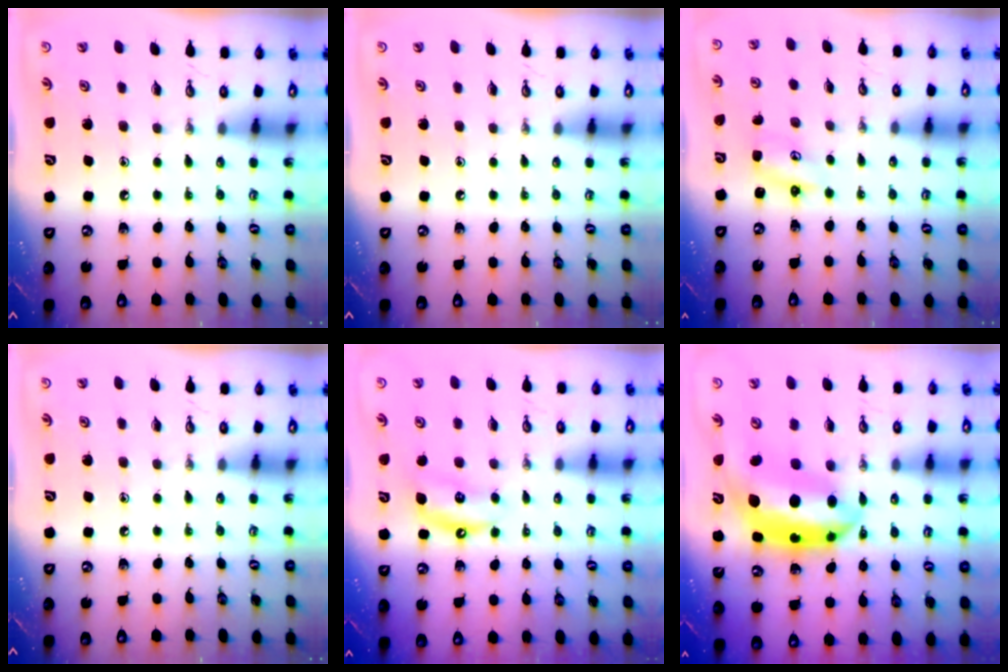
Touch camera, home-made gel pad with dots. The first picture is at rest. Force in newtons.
{"total": 0.0}
{"total": 2.9, "press": 2.9, "slide": 0.3}
{"total": 0.0}
{"total": 5.9, "press": 5.9, "slide": 0.4}
{"total": 12.0, "press": 11.9, "slide": 1.3}